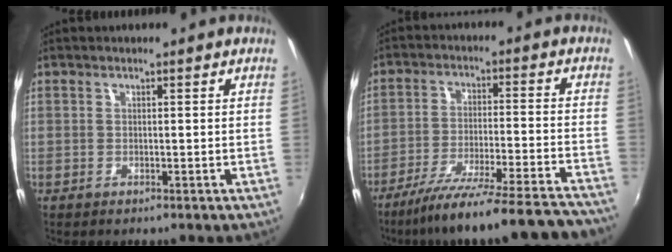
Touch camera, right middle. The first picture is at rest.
{"total": 24.1, "force": [-21.8, 1.0, 10.4], "torque": [-0.169, -0.055, -0.315]}